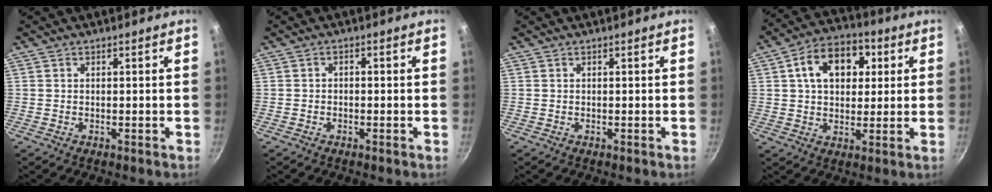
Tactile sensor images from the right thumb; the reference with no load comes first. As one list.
[{"total": 1.0, "force": [-0.5, 0.6, 0.6], "torque": [-0.014, 0.007, -0.010]}, {"total": 0.0}, {"total": 13.2, "force": [3.8, 9.1, 8.9], "torque": [-0.106, 0.010, 0.048]}]